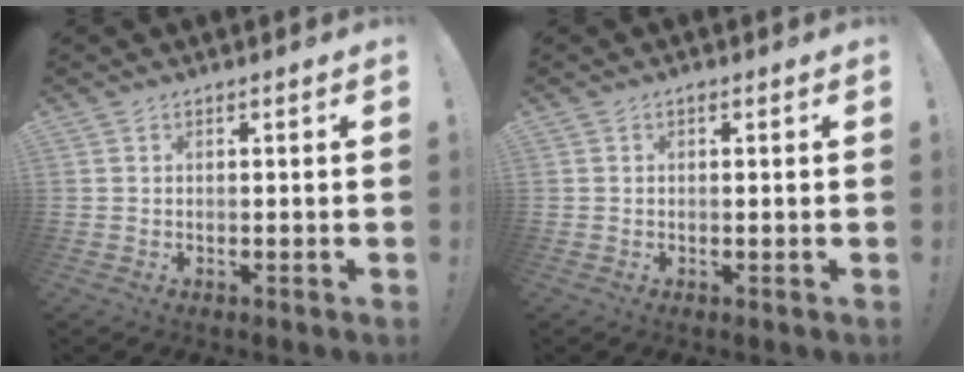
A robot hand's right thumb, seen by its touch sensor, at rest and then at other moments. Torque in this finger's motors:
{"motor_torque": [-0.21, 0.30, 0.22, 0.05, 0.05]}